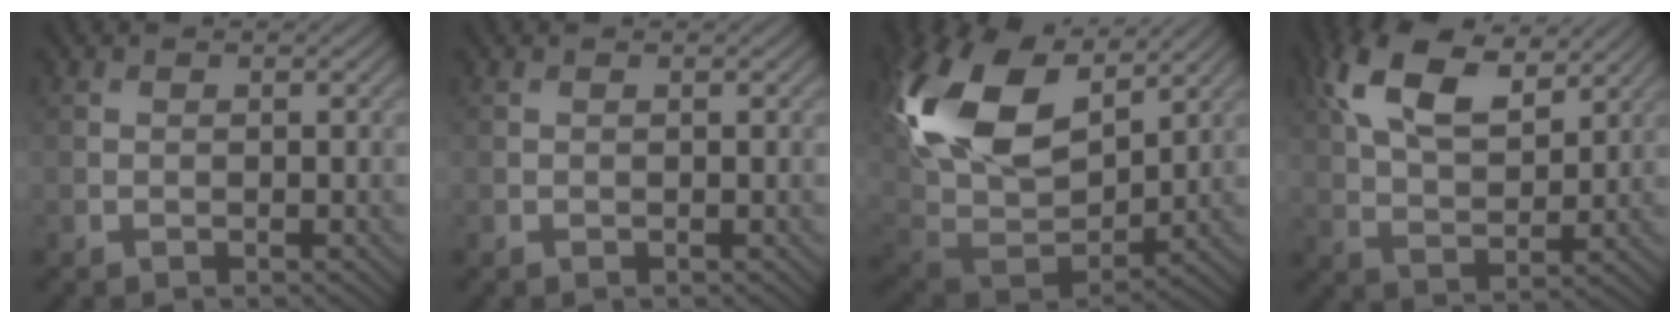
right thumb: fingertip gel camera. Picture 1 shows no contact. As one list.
[{"total": 0.0}, {"total": 19.6, "force": [7.6, 12.1, 13.5], "torque": [-0.322, 0.035, 0.154]}, {"total": 12.2, "force": [6.3, 5.9, 8.7], "torque": [-0.194, 0.013, 0.121]}]